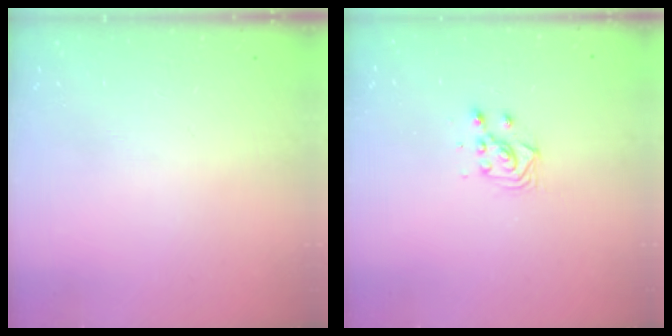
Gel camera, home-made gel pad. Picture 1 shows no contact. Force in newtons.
{"total": 3.5, "press": 3.4, "slide": 1.1}